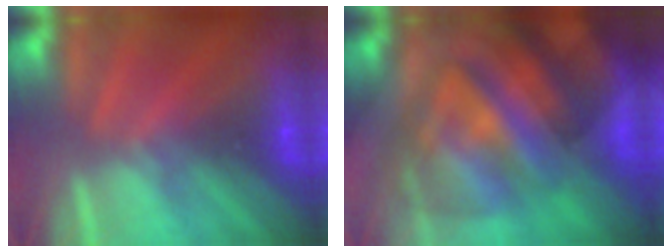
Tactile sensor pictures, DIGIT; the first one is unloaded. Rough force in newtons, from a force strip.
{"total": 6.3}